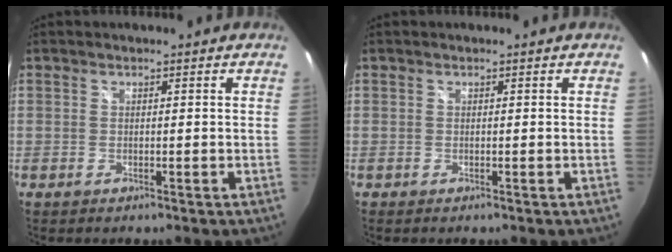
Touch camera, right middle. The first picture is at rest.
{"total": 0.0}